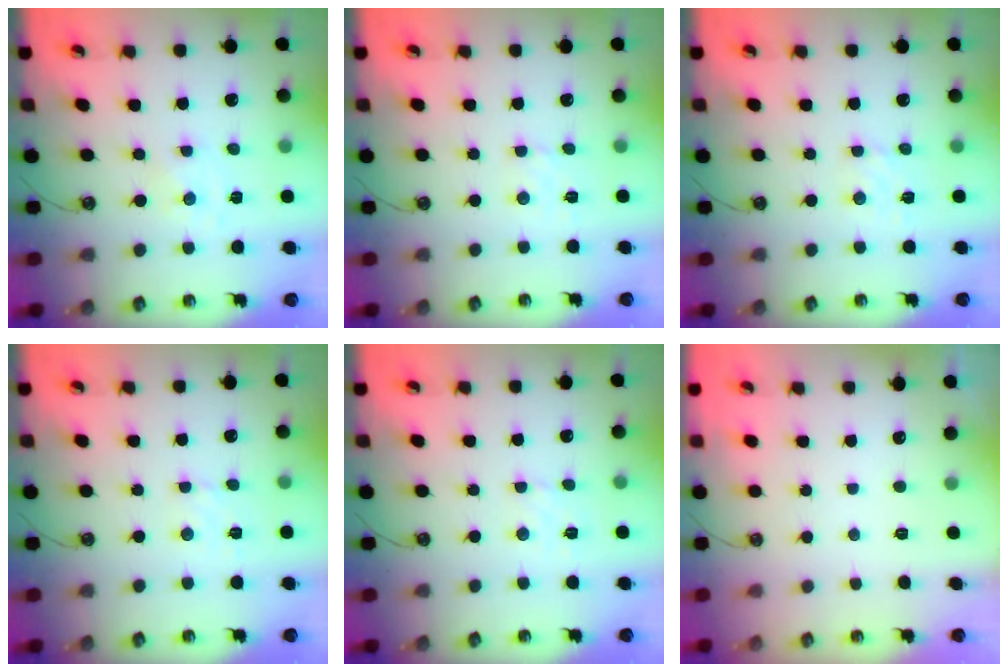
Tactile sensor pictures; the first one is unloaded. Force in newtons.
{"total": 2.1, "press": 2.0, "slide": 0.6}
{"total": 4.1, "press": 4.1, "slide": 0.4}
{"total": 2.1, "press": 2.0, "slide": 0.6}
{"total": 2.8, "press": 2.7, "slide": 0.5}
{"total": 0.0}